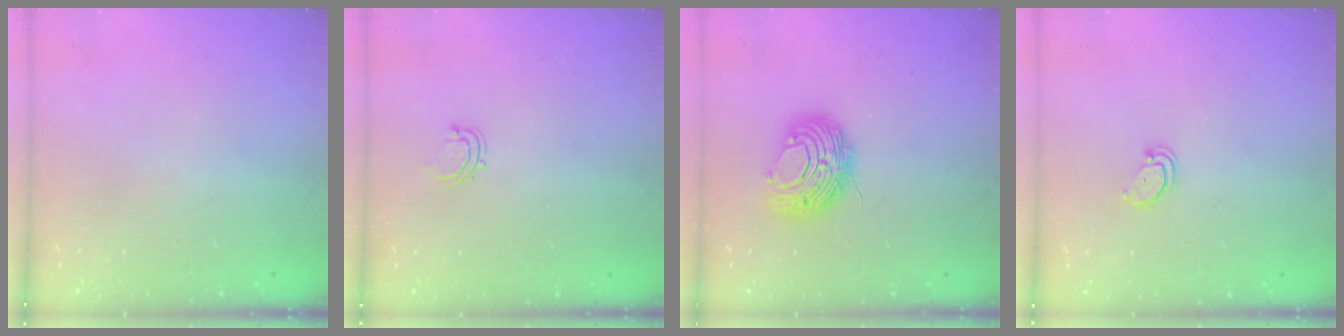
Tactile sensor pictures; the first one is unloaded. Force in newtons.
{"total": 2.8, "press": 2.8, "slide": 0.5}
{"total": 8.9, "press": 8.9, "slide": 0.0}
{"total": 2.1, "press": 2.1, "slide": 0.2}